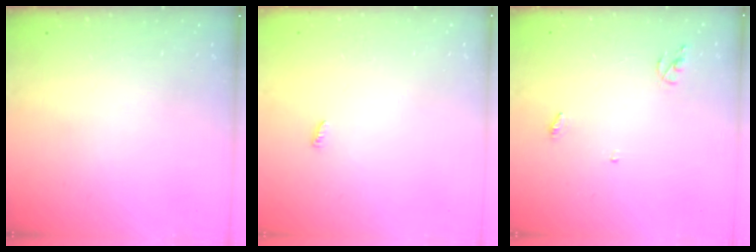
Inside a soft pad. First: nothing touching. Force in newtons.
{"total": 2.4, "press": 2.4, "slide": 0.2}
{"total": 3.7, "press": 3.7, "slide": 0.2}